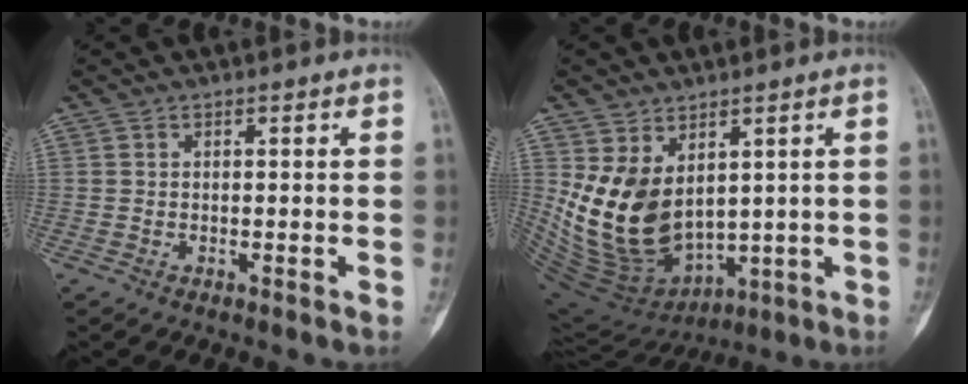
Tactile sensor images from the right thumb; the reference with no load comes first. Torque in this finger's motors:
{"motor_torque": [1.61, 1.24, 0.58, -0.87, -0.02]}